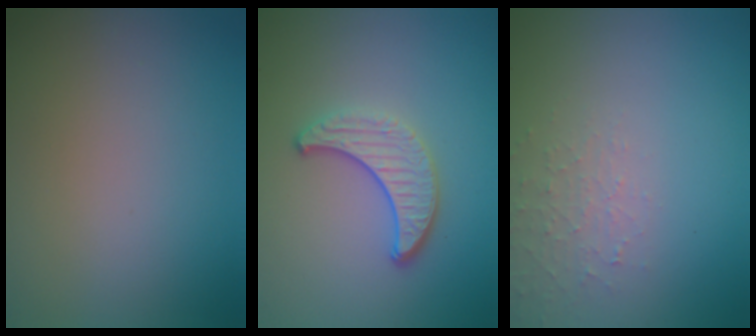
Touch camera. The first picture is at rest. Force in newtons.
{"total": 3.3, "press": 2.8, "slide": 1.7}
{"total": 1.8, "press": 1.8, "slide": 0.4}